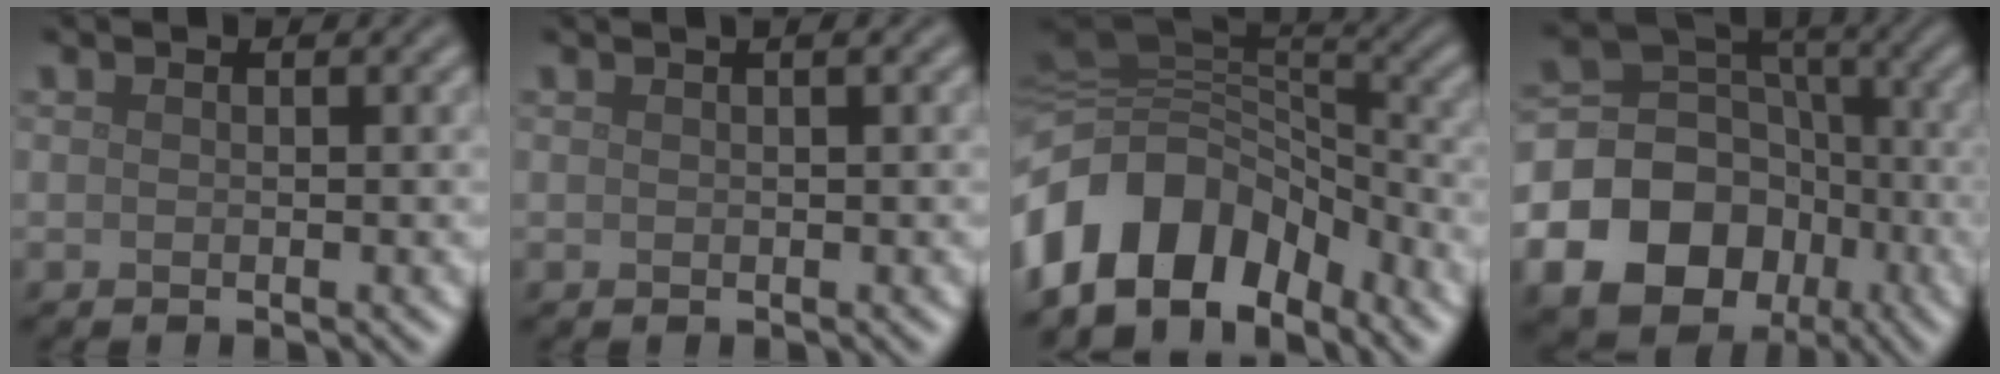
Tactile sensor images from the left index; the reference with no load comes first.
{"total": 0.8, "force": [0.4, 0.2, 0.6], "torque": [-0.011, 0.004, 0.006]}
{"total": 11.5, "force": [-6.4, 7.5, 5.9], "torque": [-0.114, 0.018, -0.123]}
{"total": 17.2, "force": [-6.6, 14.7, 6.0], "torque": [-0.147, -0.040, -0.119]}